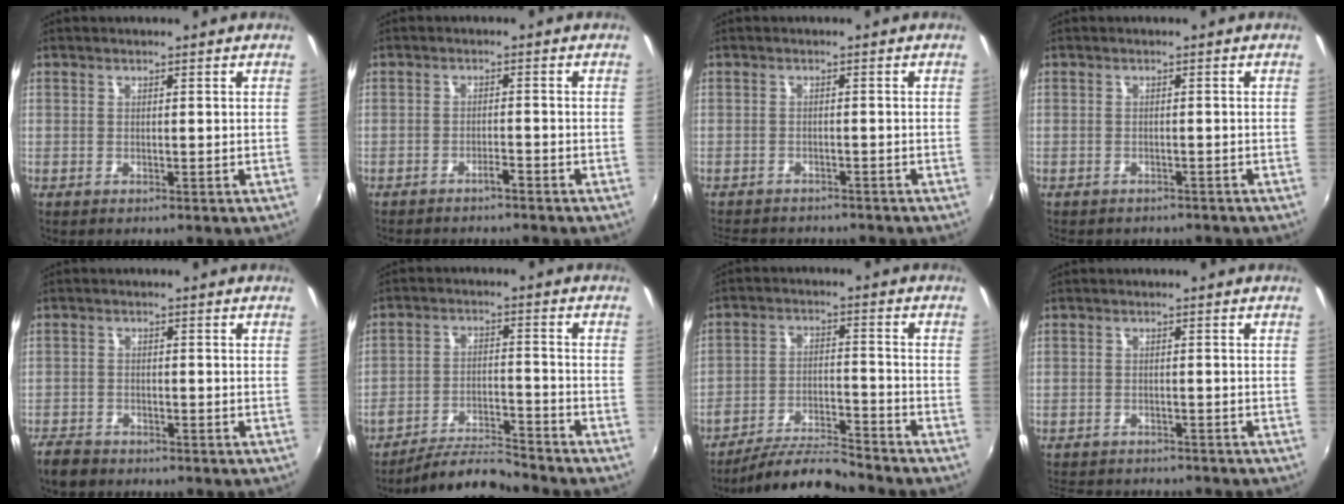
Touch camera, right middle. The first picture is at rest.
{"total": 2.2, "force": [-2.1, -0.1, 0.7], "torque": [-0.023, 0.000, -0.033]}
{"total": 8.3, "force": [-7.4, 2.3, 2.8], "torque": [-0.070, -0.015, -0.110]}
{"total": 4.1, "force": [-3.6, 1.4, 1.3], "torque": [-0.034, -0.015, -0.047]}
{"total": 4.7, "force": [-4.0, 2.0, 1.5], "torque": [-0.052, -0.007, -0.074]}
{"total": 8.4, "force": [-8.1, 0.3, 2.0], "torque": [-0.051, 0.005, -0.141]}
{"total": 10.0, "force": [-9.5, 0.5, 3.2], "torque": [-0.072, -0.003, -0.167]}
{"total": 8.9, "force": [-8.0, 2.6, 3.0], "torque": [-0.076, -0.014, -0.117]}